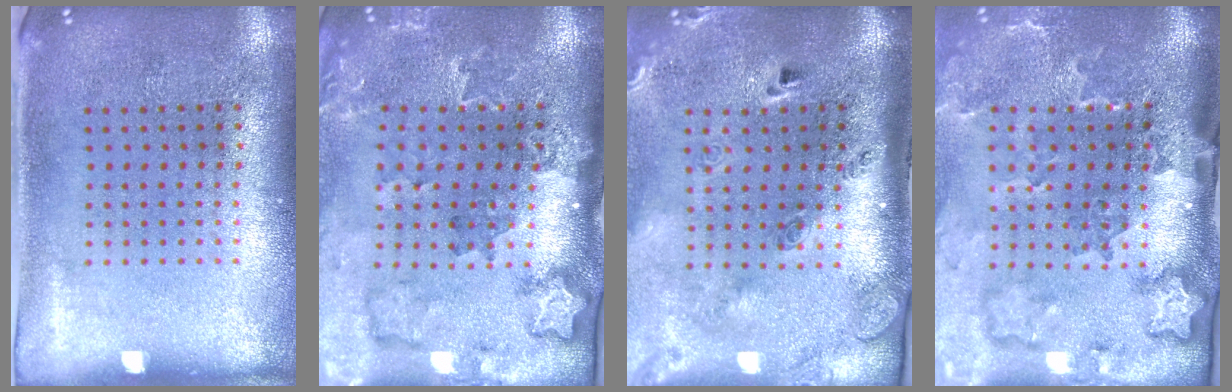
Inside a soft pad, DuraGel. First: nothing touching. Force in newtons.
{"total": 2.0, "press": 1.9, "slide": 0.4}
{"total": 2.9, "press": 2.0, "slide": 2.1}
{"total": 3.4, "press": 2.4, "slide": 2.5}